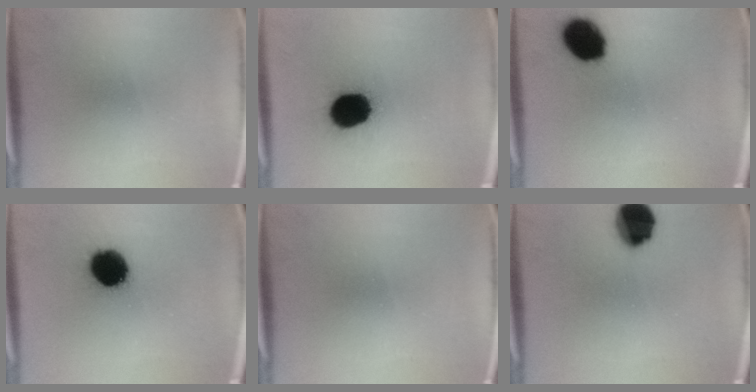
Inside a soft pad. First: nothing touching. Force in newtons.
{"total": 16.2}
{"total": 11.3}
{"total": 14.6}
{"total": 0.0}
{"total": 12.1}